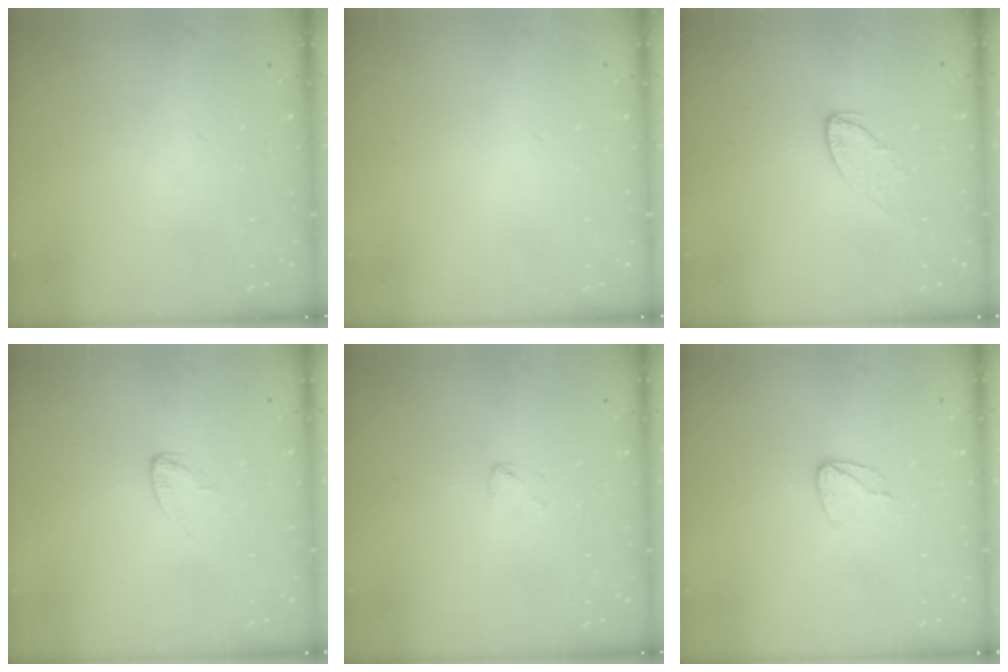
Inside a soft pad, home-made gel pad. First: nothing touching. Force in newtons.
{"total": 0.0}
{"total": 5.6, "press": 5.6, "slide": 0.1}
{"total": 2.1, "press": 2.1, "slide": 0.2}
{"total": 1.9, "press": 1.9, "slide": 0.1}
{"total": 5.0, "press": 5.0, "slide": 0.5}